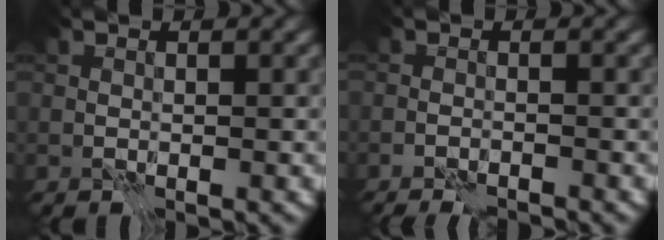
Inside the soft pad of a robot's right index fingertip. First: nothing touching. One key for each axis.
{"total": 1.8, "fx": -1.6, "fy": -0.5, "fz": 0.5, "tx": -0.009, "ty": 0.002, "tz": -0.028}